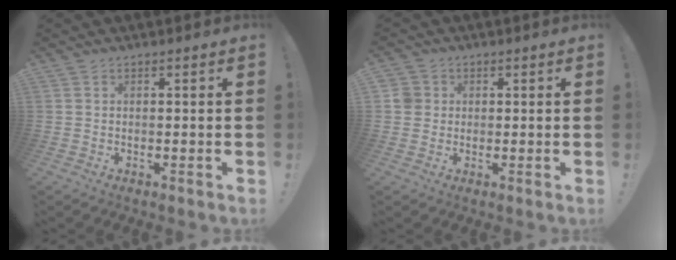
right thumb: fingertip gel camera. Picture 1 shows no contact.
{"total": 4.0, "force": [0.6, 3.8, 1.1], "torque": [-0.033, 0.008, 0.013]}